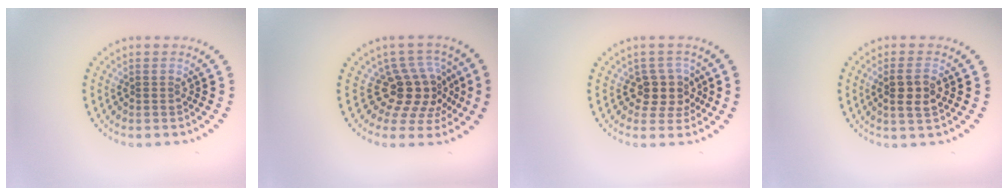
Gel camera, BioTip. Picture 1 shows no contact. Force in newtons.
{"total": 4.5, "press": 3.4, "slide": 3.0}
{"total": 2.8, "press": 2.4, "slide": 1.5}
{"total": 2.5, "press": 2.4, "slide": 0.8}